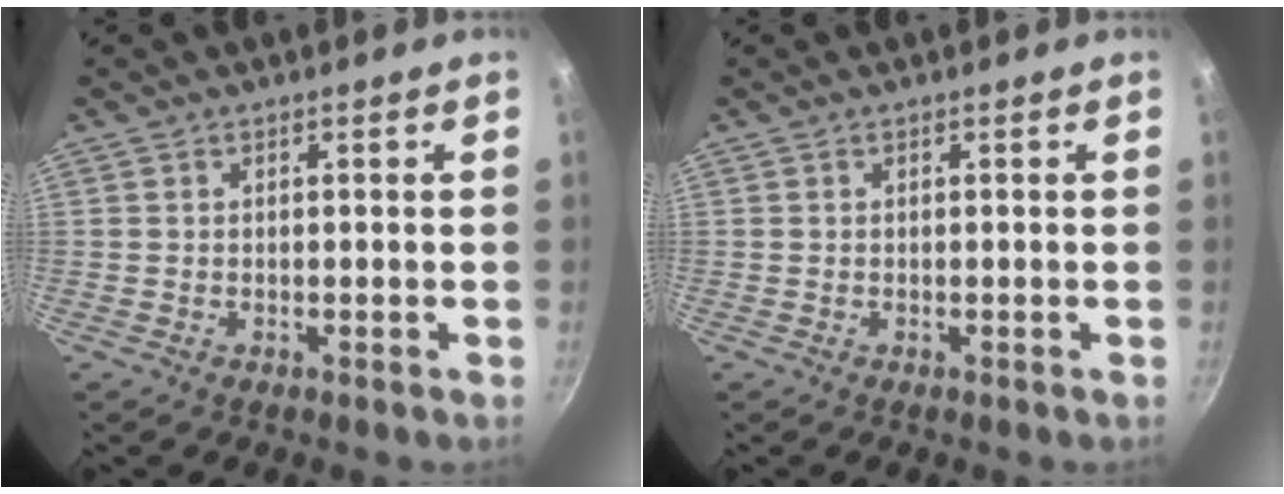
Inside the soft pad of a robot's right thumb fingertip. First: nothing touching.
{"total": 0.0}